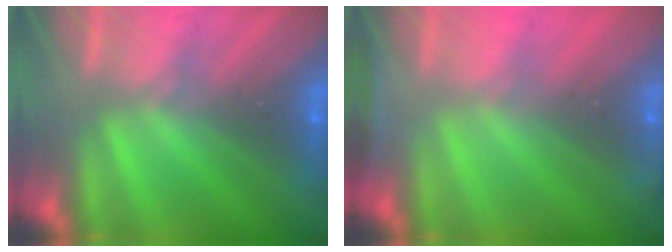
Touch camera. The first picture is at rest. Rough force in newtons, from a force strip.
{"total": 4.4}